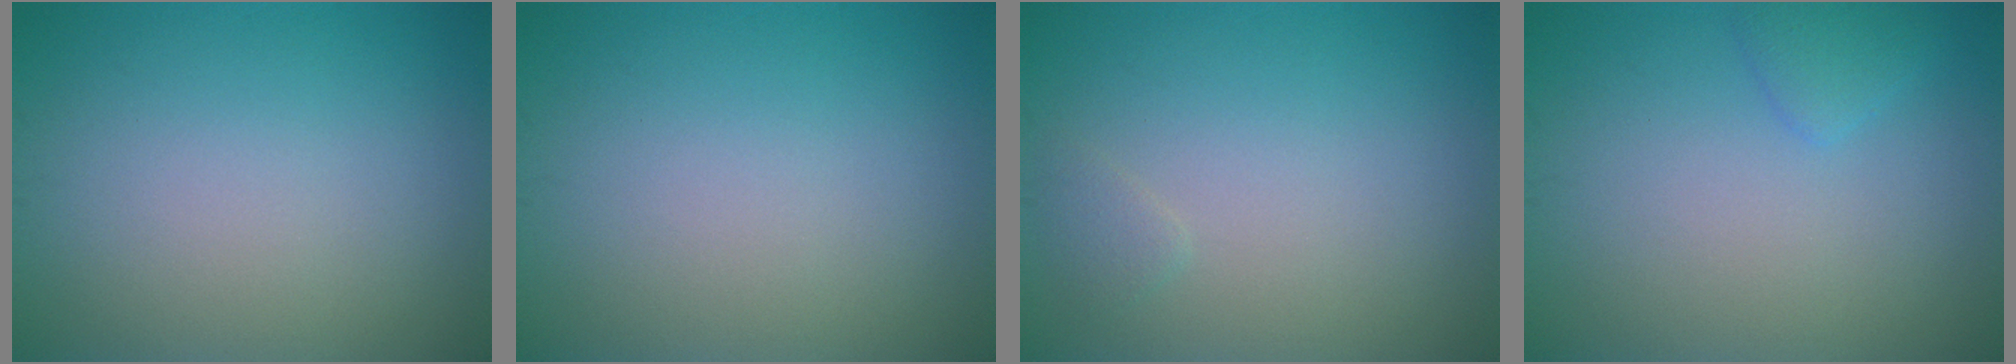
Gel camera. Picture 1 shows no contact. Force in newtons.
{"total": 0.0}
{"total": 0.8, "press": 0.8, "slide": 0.1}
{"total": 1.3, "press": 1.3, "slide": 0.0}